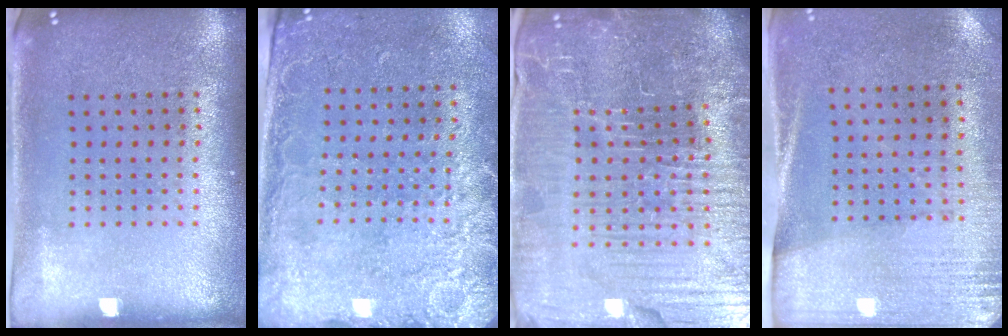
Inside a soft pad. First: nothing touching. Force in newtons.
{"total": 2.6, "press": 2.1, "slide": 1.5}
{"total": 7.2, "press": 6.3, "slide": 3.4}
{"total": 2.7, "press": 2.4, "slide": 1.4}